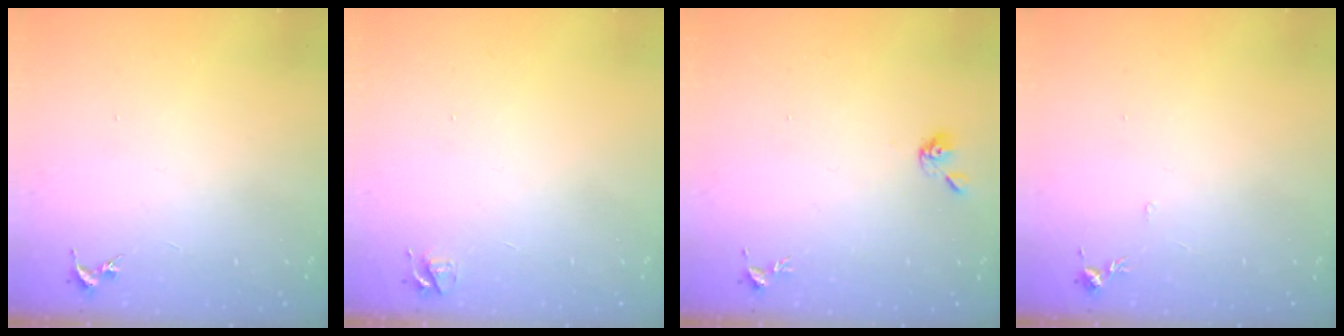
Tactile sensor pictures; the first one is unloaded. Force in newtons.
{"total": 4.7, "press": 4.7, "slide": 0.6}
{"total": 5.2, "press": 5.1, "slide": 0.6}
{"total": 4.3, "press": 4.2, "slide": 0.6}